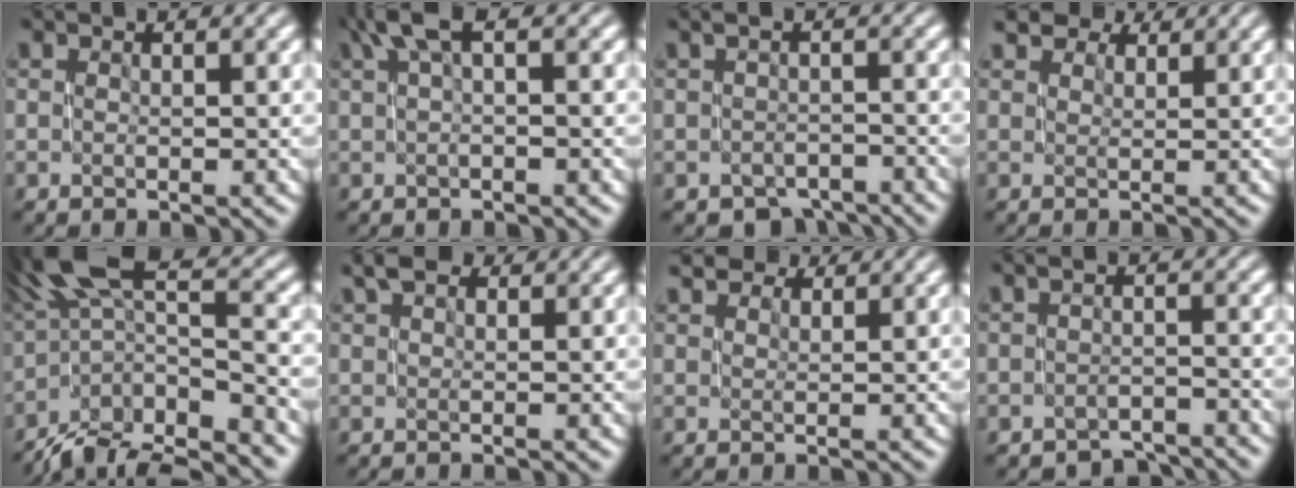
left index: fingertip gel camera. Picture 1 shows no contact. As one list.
[{"total": 3.0, "force": [1.6, 0.6, 2.5], "torque": [-0.049, 0.005, 0.027]}, {"total": 2.2, "force": [-2.0, 0.7, 0.6], "torque": [-0.011, -0.005, -0.028]}, {"total": 4.2, "force": [3.8, 1.4, 1.3], "torque": [-0.027, 0.011, 0.039]}, {"total": 11.5, "force": [-7.0, 3.2, 8.6], "torque": [-0.161, 0.017, -0.111]}, {"total": 2.3, "force": [1.9, 0.7, 1.0], "torque": [-0.014, 0.004, 0.027]}, {"total": 3.6, "force": [3.3, 1.0, 1.0], "torque": [-0.021, 0.011, 0.037]}, {"total": 2.5, "force": [-2.4, 0.2, 0.0], "torque": [0.003, -0.004, -0.040]}]